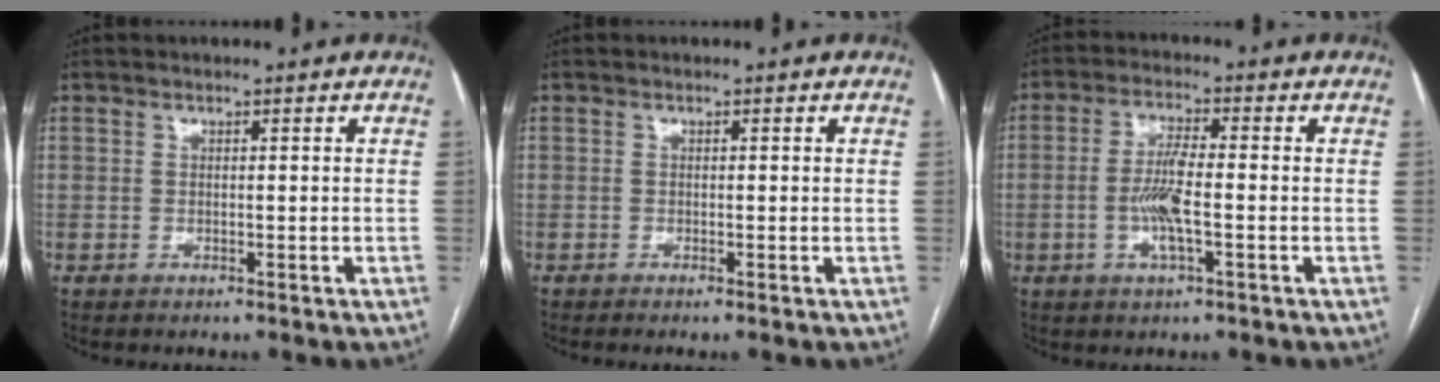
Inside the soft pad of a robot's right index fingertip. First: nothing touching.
{"total": 0.5, "force": [-0.2, -0.2, 0.4], "torque": [-0.007, 0.000, -0.006]}
{"total": 6.3, "force": [-1.3, 0.9, 6.1], "torque": [-0.127, -0.002, -0.027]}